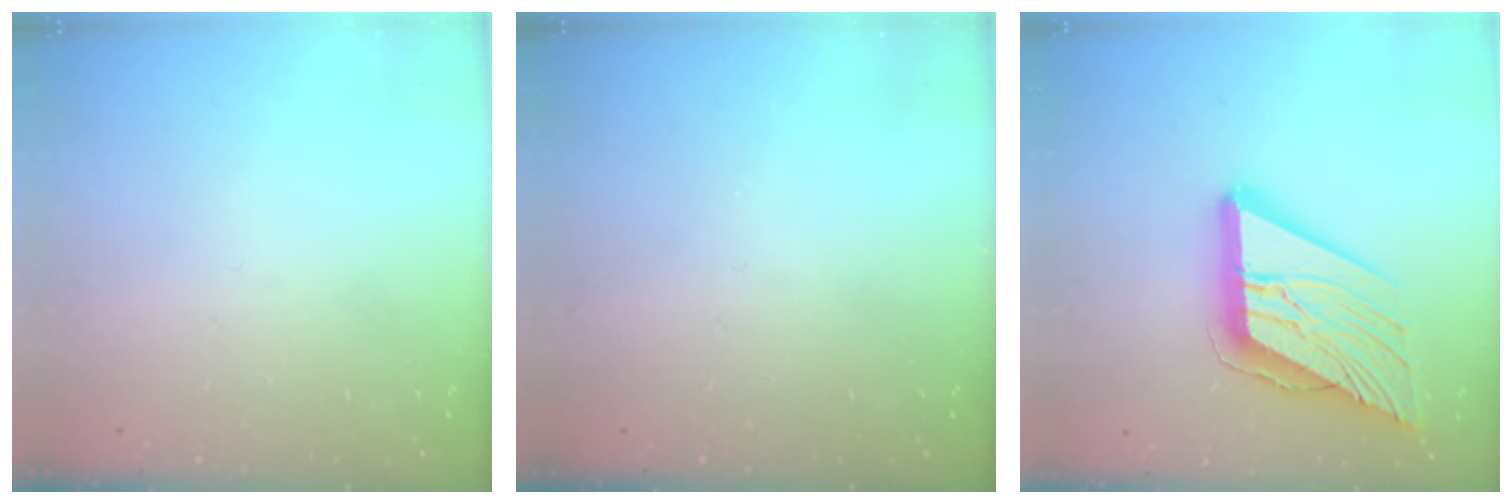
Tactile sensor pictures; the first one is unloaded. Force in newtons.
{"total": 0.0}
{"total": 24.5, "press": 24.3, "slide": 3.0}